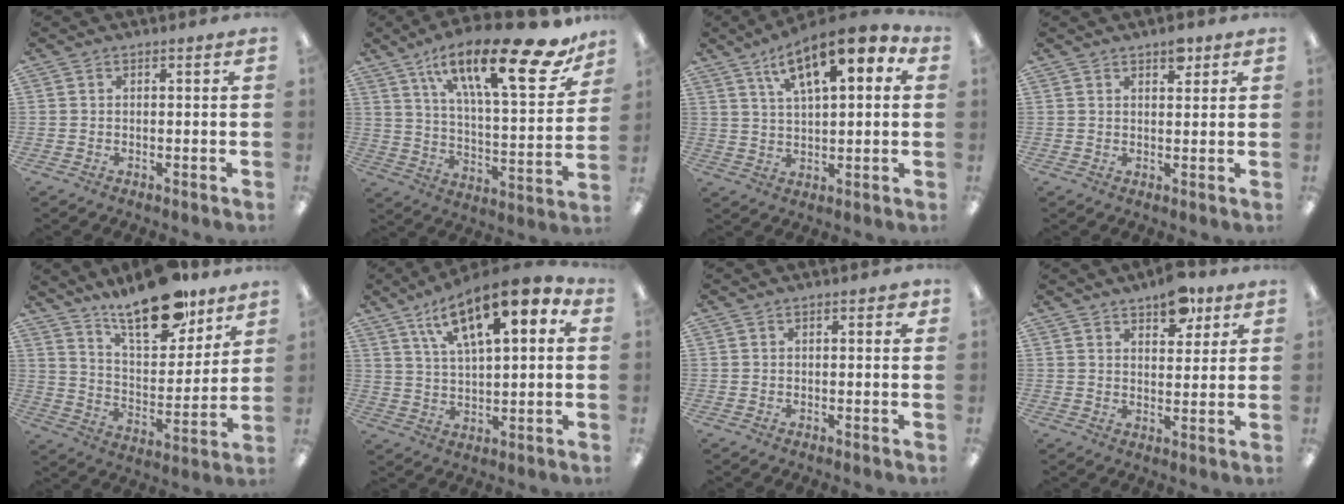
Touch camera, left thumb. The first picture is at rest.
{"total": 26.2, "force": [15.9, 8.2, 19.1], "torque": [-0.292, -0.087, 0.255]}
{"total": 14.3, "force": [8.1, 5.1, 10.6], "torque": [-0.165, -0.030, 0.133]}
{"total": 3.5, "force": [2.7, 1.5, 1.6], "torque": [-0.003, -0.013, 0.041]}
{"total": 18.4, "force": [14.4, 6.8, 9.2], "torque": [-0.147, -0.091, 0.248]}
{"total": 16.4, "force": [9.6, 5.7, 12.0], "torque": [-0.195, -0.037, 0.159]}
{"total": 2.1, "force": [0.8, 0.8, 1.7], "torque": [-0.027, 0.002, 0.010]}
{"total": 8.2, "force": [5.9, 4.1, 3.9], "torque": [-0.034, -0.032, 0.099]}